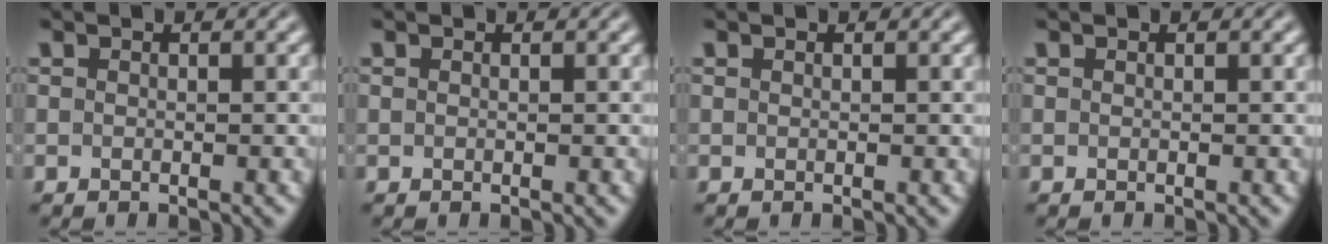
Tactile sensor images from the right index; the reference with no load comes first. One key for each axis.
{"total": 0.0}
{"total": 0.0}
{"total": 0.0}